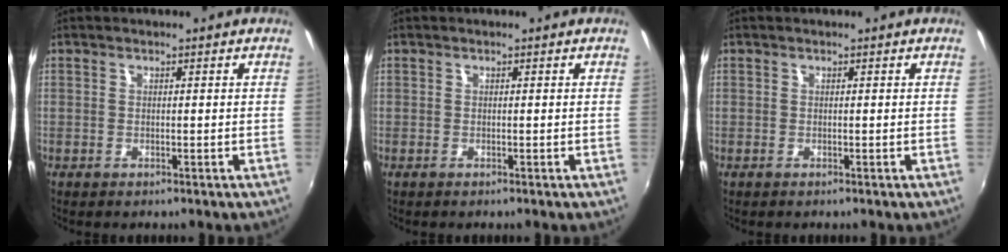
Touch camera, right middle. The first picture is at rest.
{"total": 0.0}
{"total": 0.0}